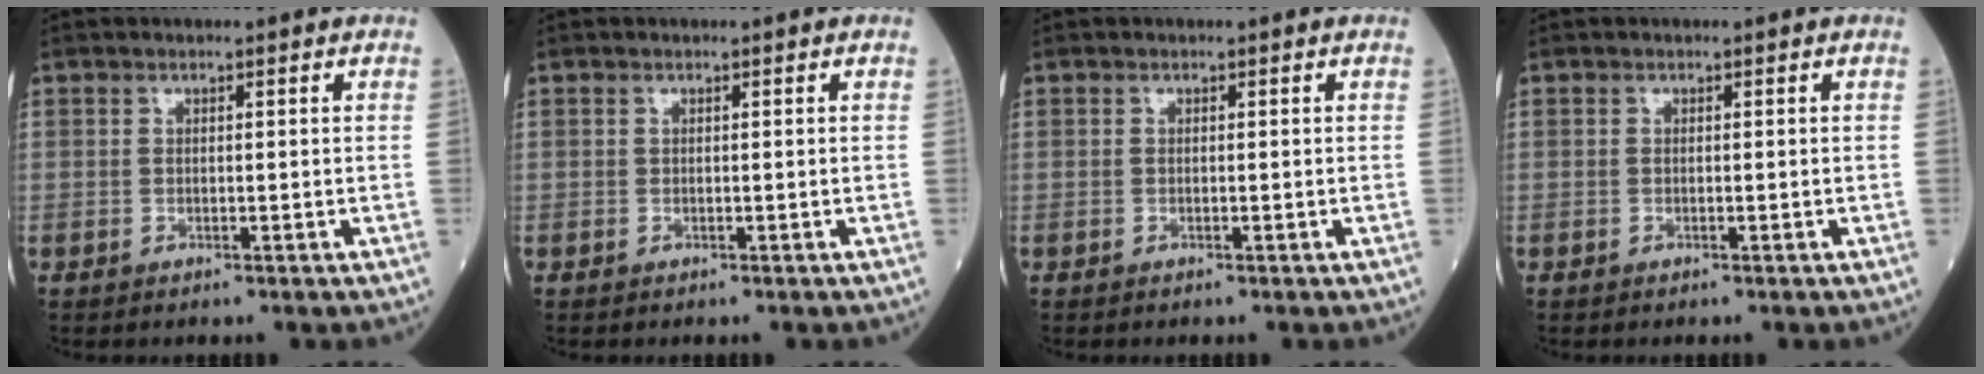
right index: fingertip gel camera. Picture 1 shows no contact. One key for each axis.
{"total": 0.0}
{"total": 0.0}
{"total": 0.0}